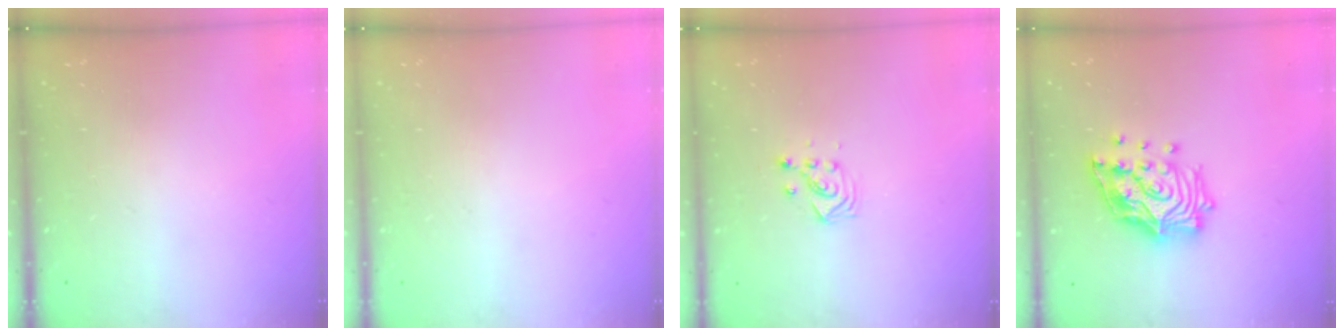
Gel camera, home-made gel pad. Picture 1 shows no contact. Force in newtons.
{"total": 0.0}
{"total": 2.9, "press": 2.9, "slide": 0.4}
{"total": 17.7, "press": 17.6, "slide": 2.0}